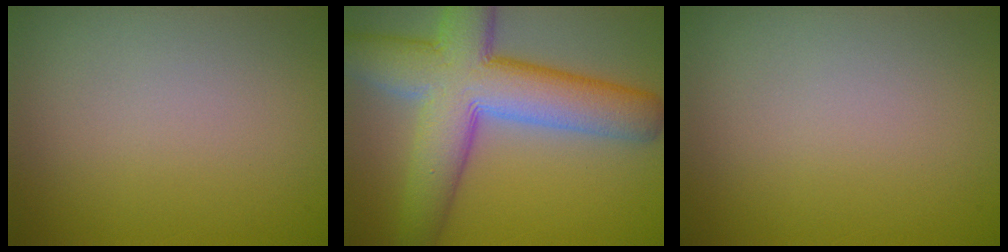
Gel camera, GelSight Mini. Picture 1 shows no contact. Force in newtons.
{"total": 11.1, "press": 11.1, "slide": 0.4}
{"total": 0.0}